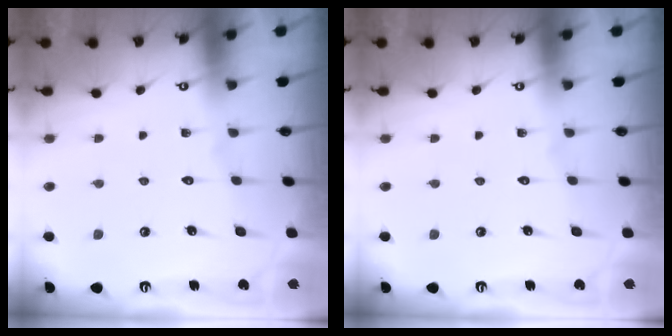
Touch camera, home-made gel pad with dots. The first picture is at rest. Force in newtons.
{"total": 0.0}